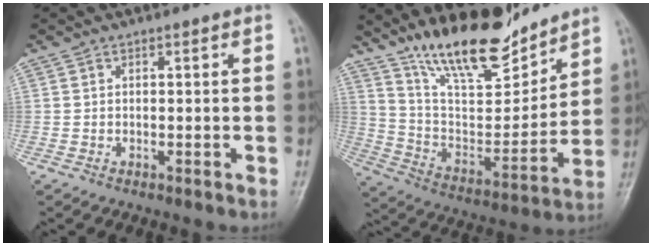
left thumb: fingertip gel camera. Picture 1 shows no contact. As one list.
[{"total": 18.7, "force": [15.2, 5.7, 9.3], "torque": [-0.111, -0.098, 0.272]}]